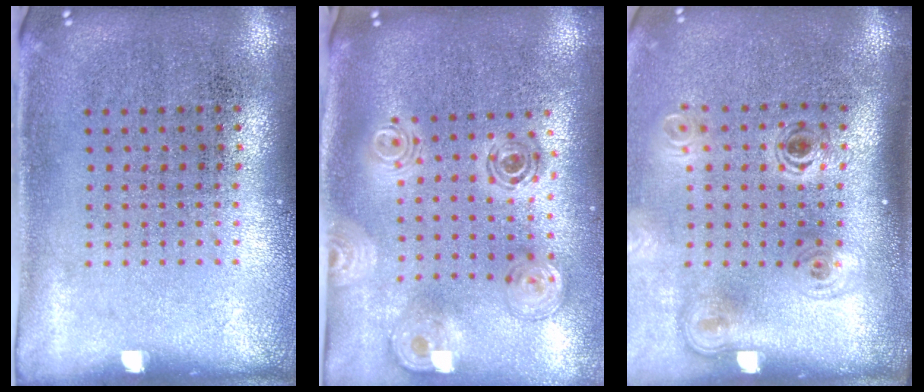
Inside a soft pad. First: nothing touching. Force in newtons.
{"total": 1.5, "press": 1.3, "slide": 0.7}
{"total": 2.1, "press": 1.4, "slide": 1.5}